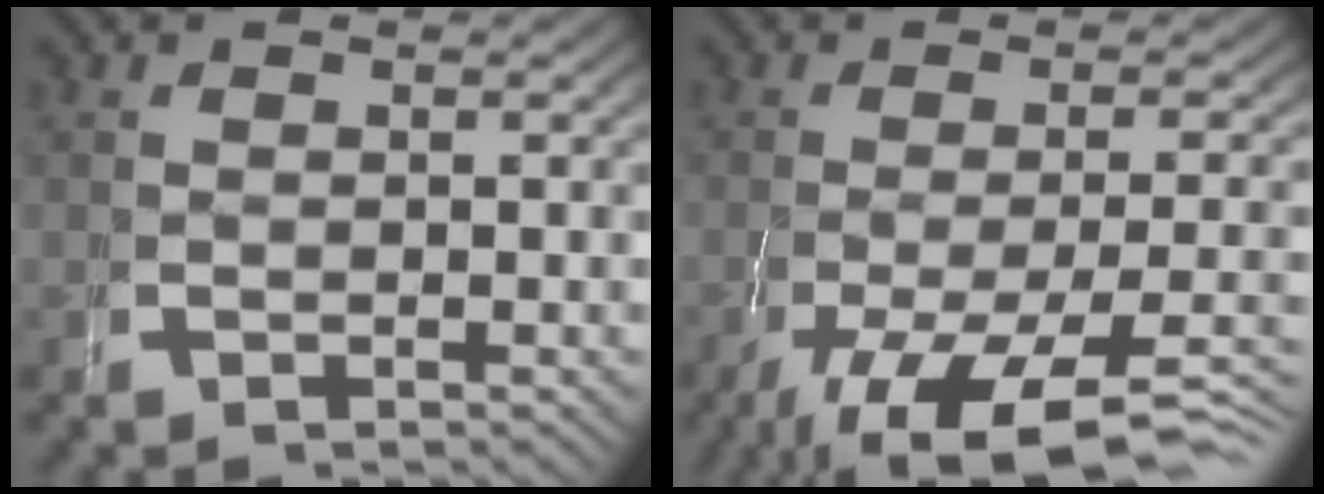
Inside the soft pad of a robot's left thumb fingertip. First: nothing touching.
{"total": 9.7, "force": [-5.4, 4.1, 6.9], "torque": [-0.115, -0.032, -0.057]}